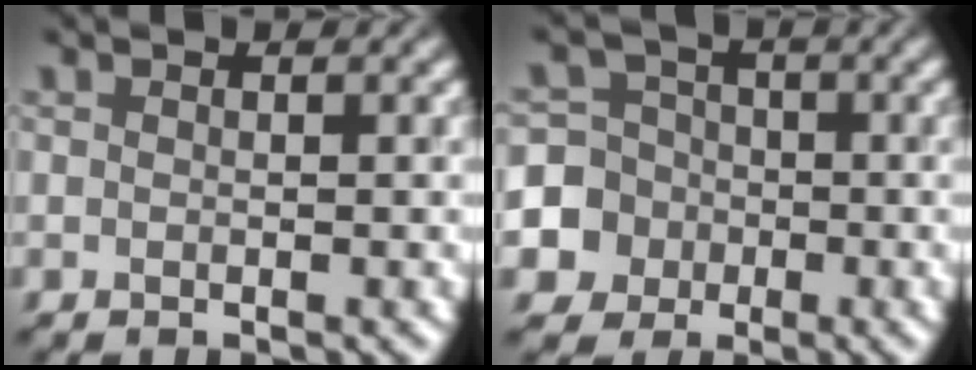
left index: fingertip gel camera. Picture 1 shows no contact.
{"total": 7.8, "force": [-2.4, 7.3, 1.2], "torque": [-0.024, -0.002, -0.072]}